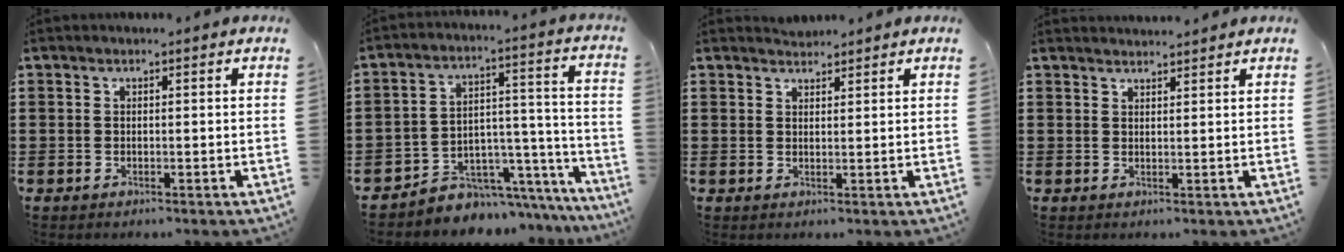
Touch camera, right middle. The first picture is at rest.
{"total": 5.1, "force": [-4.5, 2.5, 0.1], "torque": [-0.008, 0.004, -0.089]}
{"total": 1.6, "force": [1.6, 0.3, -0.2], "torque": [-0.001, 0.004, 0.032]}
{"total": 1.6, "force": [1.6, 0.1, 0.0], "torque": [0.004, -0.001, 0.029]}